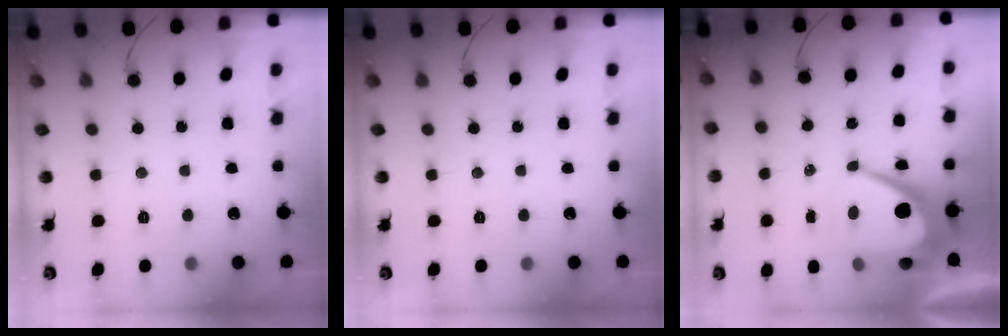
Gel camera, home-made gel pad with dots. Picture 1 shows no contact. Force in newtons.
{"total": 0.0}
{"total": 12.4, "press": 12.4, "slide": 0.8}